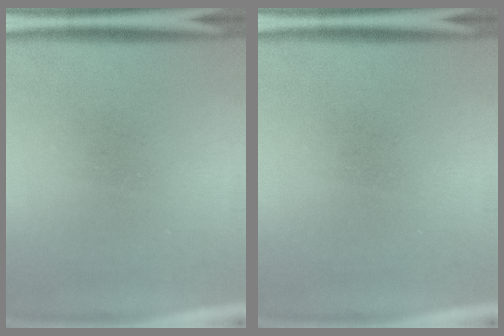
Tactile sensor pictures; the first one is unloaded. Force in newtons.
{"total": 0.0}